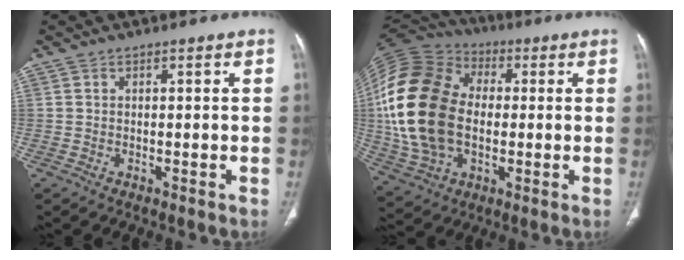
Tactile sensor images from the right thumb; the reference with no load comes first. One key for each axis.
{"total": 25.3, "fx": 0.3, "fy": 17.0, "fz": 18.7, "tx": -0.393, "ty": 0.012, "tz": 0.009}